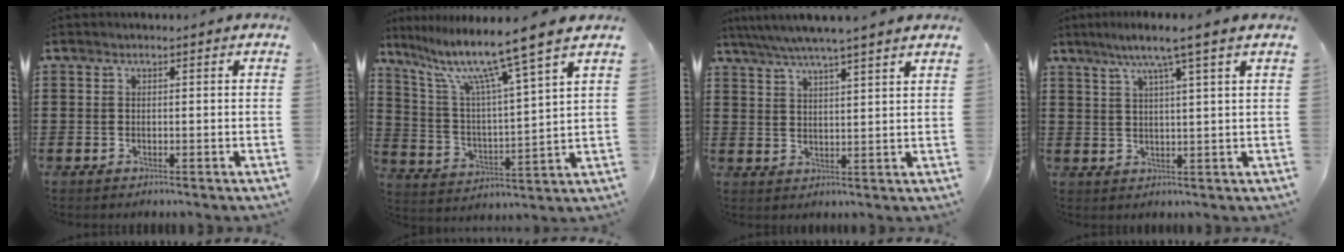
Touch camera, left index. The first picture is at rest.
{"total": 11.1, "force": [8.7, -0.6, 6.9], "torque": [-0.166, -0.050, 0.140]}
{"total": 4.6, "force": [4.1, -0.5, 2.1], "torque": [-0.054, -0.015, 0.070]}
{"total": 5.9, "force": [3.8, -0.7, 4.4], "torque": [-0.097, -0.003, 0.062]}